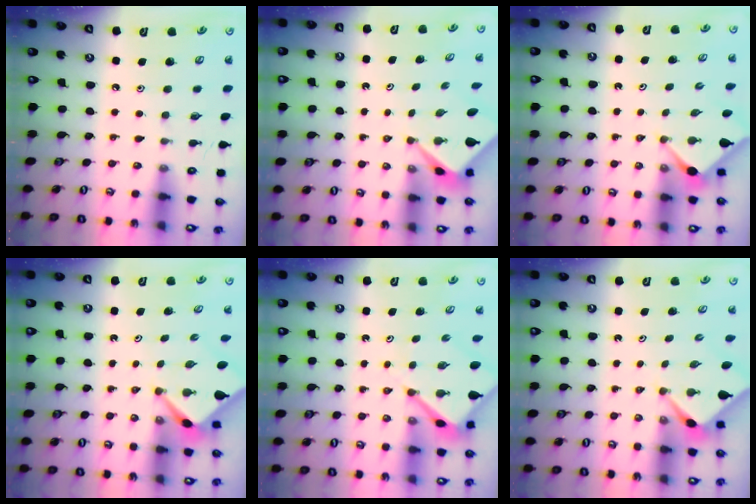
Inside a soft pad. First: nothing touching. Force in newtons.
{"total": 2.1, "press": 2.1, "slide": 0.2}
{"total": 2.9, "press": 2.9, "slide": 0.3}
{"total": 2.5, "press": 2.5, "slide": 0.3}
{"total": 5.7, "press": 5.7, "slide": 0.4}
{"total": 2.2, "press": 2.2, "slide": 0.2}